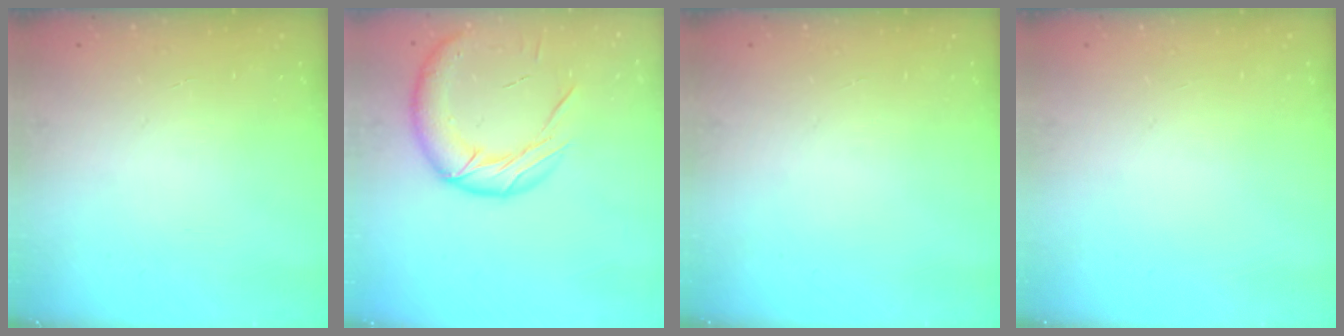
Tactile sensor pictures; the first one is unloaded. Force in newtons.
{"total": 15.9, "press": 15.7, "slide": 1.9}
{"total": 0.0}
{"total": 0.0}